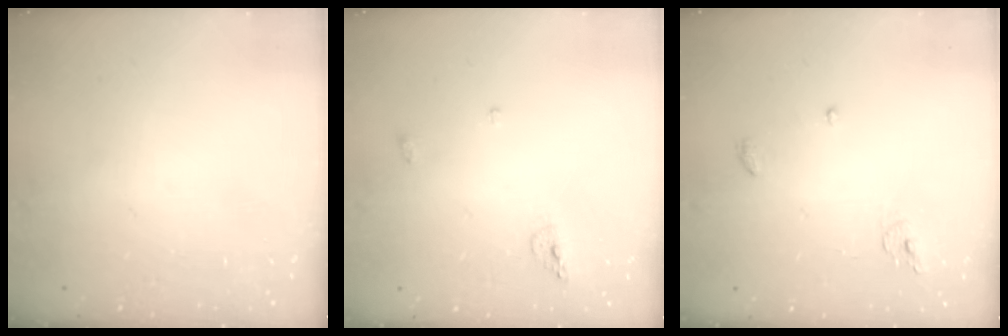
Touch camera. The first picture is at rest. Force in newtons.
{"total": 5.6, "press": 5.5, "slide": 0.9}
{"total": 4.2, "press": 4.1, "slide": 0.3}